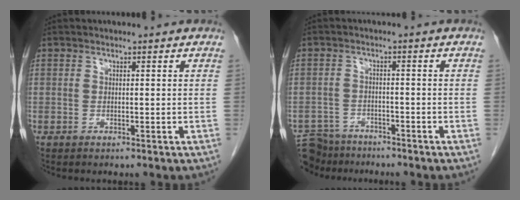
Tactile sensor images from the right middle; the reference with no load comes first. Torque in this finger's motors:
{"motor_torque": [1.01, -1.13, -0.02, -0.01]}